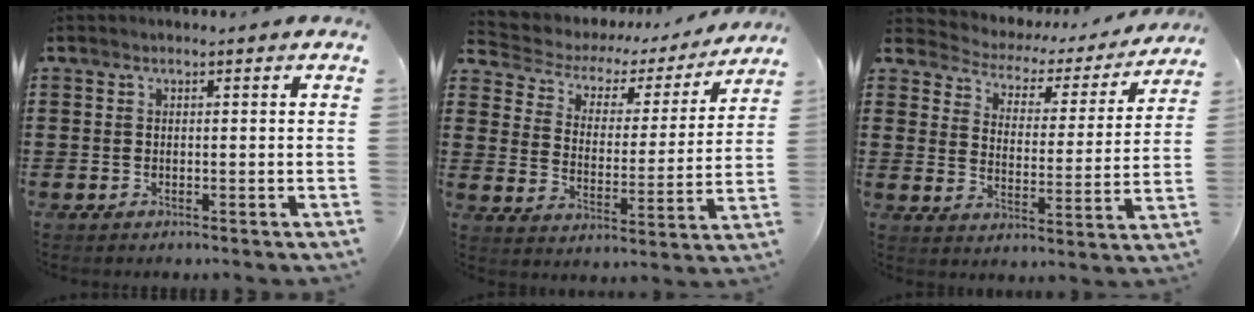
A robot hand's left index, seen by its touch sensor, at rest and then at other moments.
{"total": 3.5, "force": [2.3, 2.3, 1.3], "torque": [-0.046, -0.018, 0.028]}
{"total": 2.3, "force": [2.0, 1.2, 0.3], "torque": [-0.027, -0.022, 0.021]}